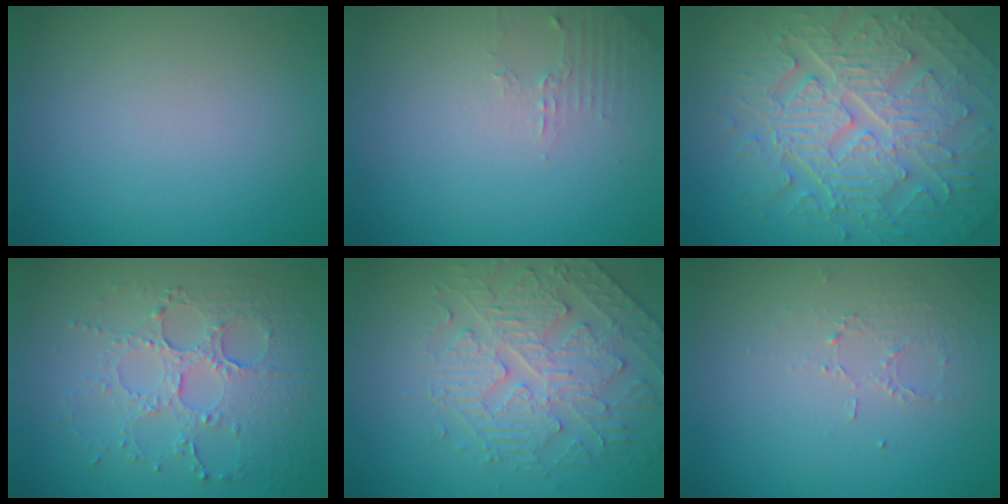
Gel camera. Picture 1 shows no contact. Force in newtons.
{"total": 1.4, "press": 1.4, "slide": 0.4}
{"total": 9.9, "press": 6.6, "slide": 7.3}
{"total": 4.6, "press": 3.7, "slide": 2.8}
{"total": 4.4, "press": 4.1, "slide": 1.6}
{"total": 1.3, "press": 0.6, "slide": 1.1}